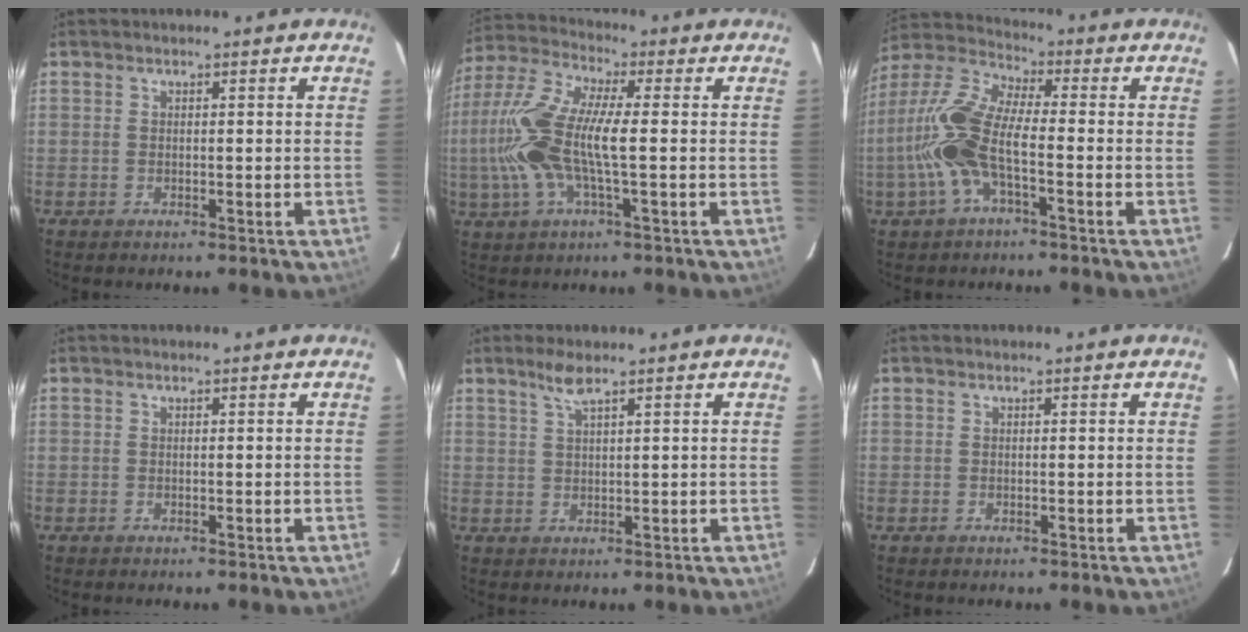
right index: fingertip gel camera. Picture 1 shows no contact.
{"total": 15.4, "force": [-1.2, 3.4, 15.0], "torque": [-0.304, 0.003, -0.030]}
{"total": 13.2, "force": [-3.2, 3.9, 12.1], "torque": [-0.267, 0.005, -0.068]}
{"total": 0.0}
{"total": 2.9, "force": [2.1, 0.1, 2.0], "torque": [-0.041, 0.004, 0.043]}
{"total": 0.0}